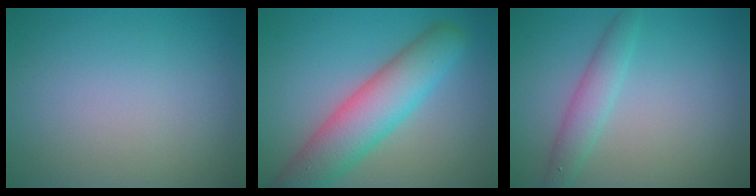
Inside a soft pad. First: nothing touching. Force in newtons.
{"total": 7.1, "press": 7.1, "slide": 0.5}
{"total": 2.5, "press": 2.5, "slide": 0.2}